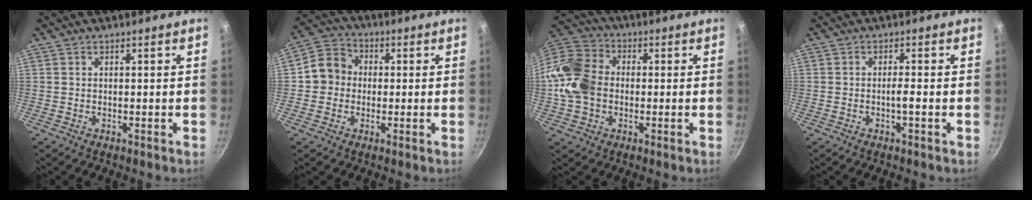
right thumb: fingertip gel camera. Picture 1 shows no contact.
{"total": 7.5, "force": [-0.3, 6.8, 3.1], "torque": [-0.020, 0.018, -0.026]}
{"total": 13.8, "force": [-1.0, 10.8, 8.5], "torque": [-0.148, 0.025, -0.036]}
{"total": 1.9, "force": [-0.7, 0.0, 1.8], "torque": [-0.038, 0.005, -0.016]}